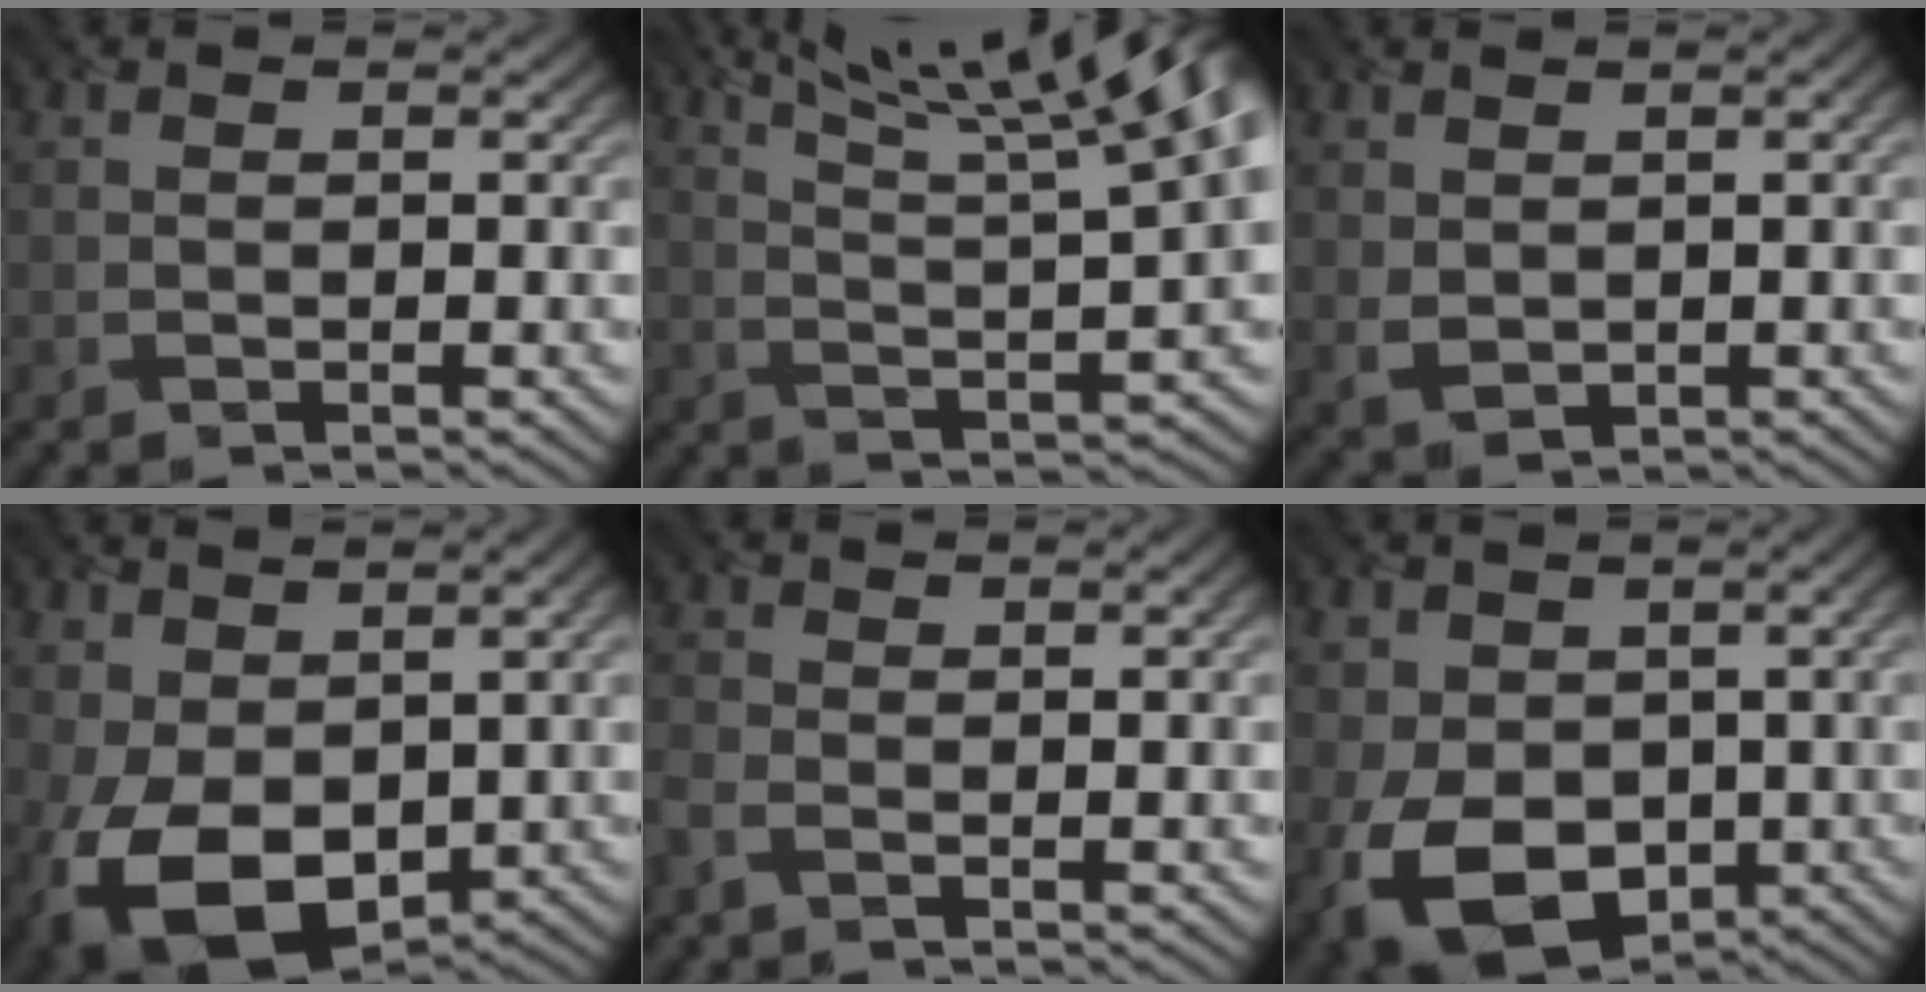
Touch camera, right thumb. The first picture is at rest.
{"total": 14.9, "force": [9.0, 3.4, 11.4], "torque": [-0.154, 0.033, 0.118]}
{"total": 1.8, "force": [0.7, 1.3, 1.1], "torque": [-0.032, -0.002, 0.020]}
{"total": 10.1, "force": [-1.4, 6.4, 7.6], "torque": [-0.189, -0.022, -0.016]}
{"total": 2.6, "force": [-1.4, 0.9, 1.9], "torque": [-0.053, -0.006, -0.035]}
{"total": 10.5, "force": [-2.7, 7.4, 6.9], "torque": [-0.170, -0.021, -0.046]}